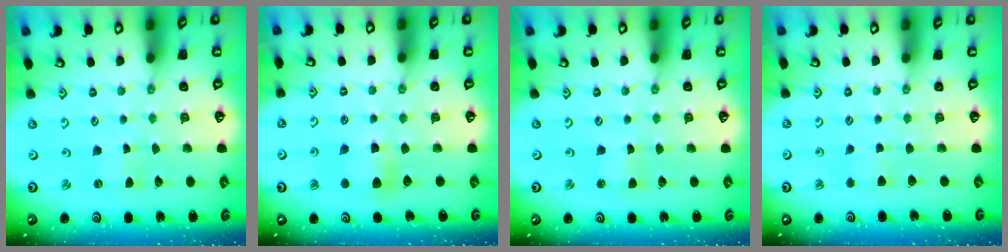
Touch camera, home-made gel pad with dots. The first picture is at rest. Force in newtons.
{"total": 7.1, "press": 7.1, "slide": 0.7}
{"total": 0.6, "press": 0.5, "slide": 0.2}
{"total": 3.5, "press": 3.5, "slide": 0.6}